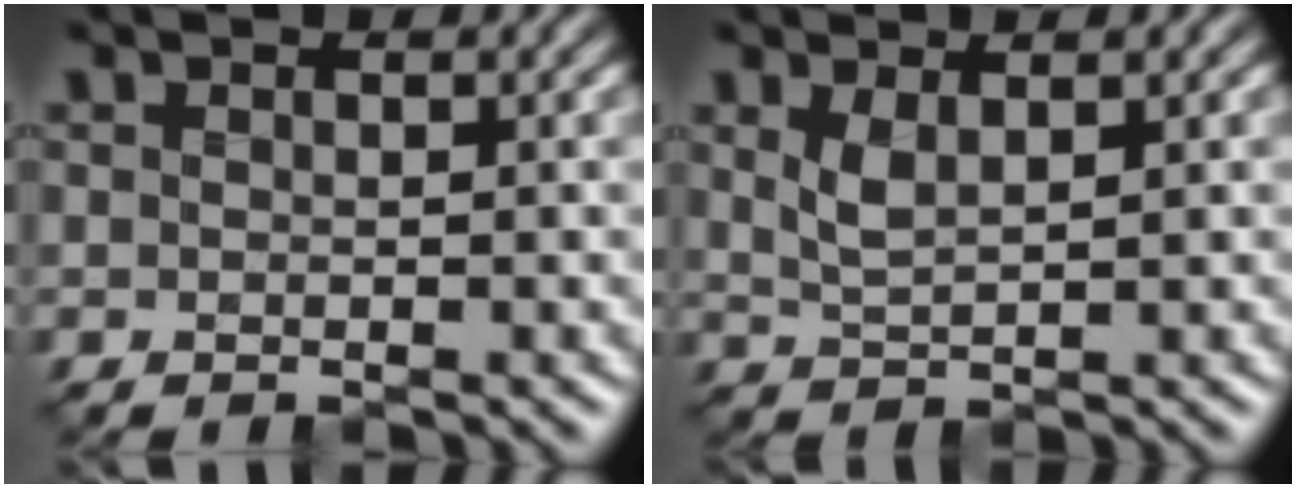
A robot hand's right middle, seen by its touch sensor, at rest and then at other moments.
{"total": 1.7, "force": [0.7, 0.6, 1.4], "torque": [-0.037, -0.005, 0.017]}